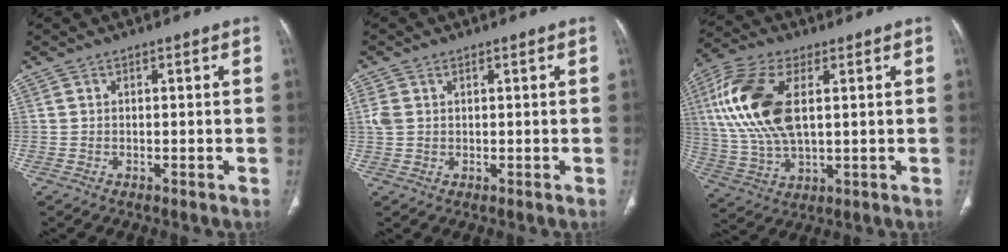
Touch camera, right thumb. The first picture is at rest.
{"total": 2.8, "force": [0.8, 2.1, 1.7], "torque": [-0.049, 0.006, 0.021]}
{"total": 16.9, "force": [3.8, 8.5, 14.1], "torque": [-0.312, 0.001, 0.075]}